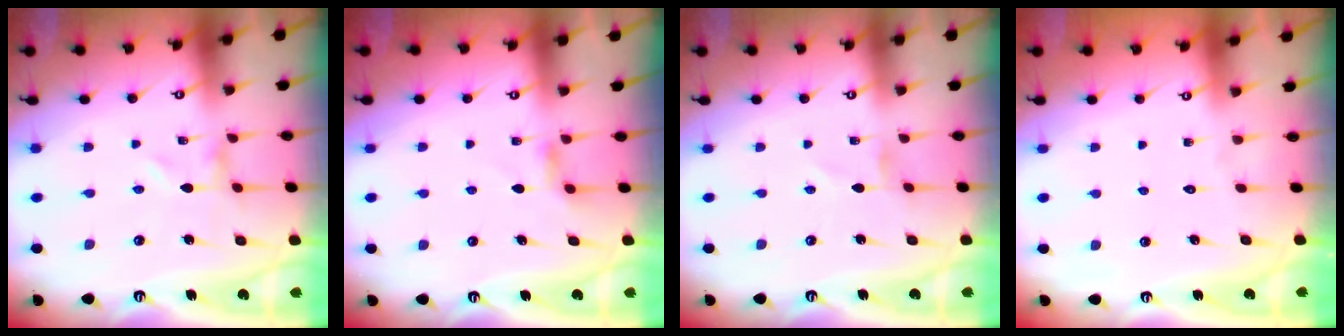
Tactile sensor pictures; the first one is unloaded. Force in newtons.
{"total": 3.6, "press": 3.5, "slide": 0.5}
{"total": 0.0}
{"total": 1.4, "press": 1.4, "slide": 0.1}